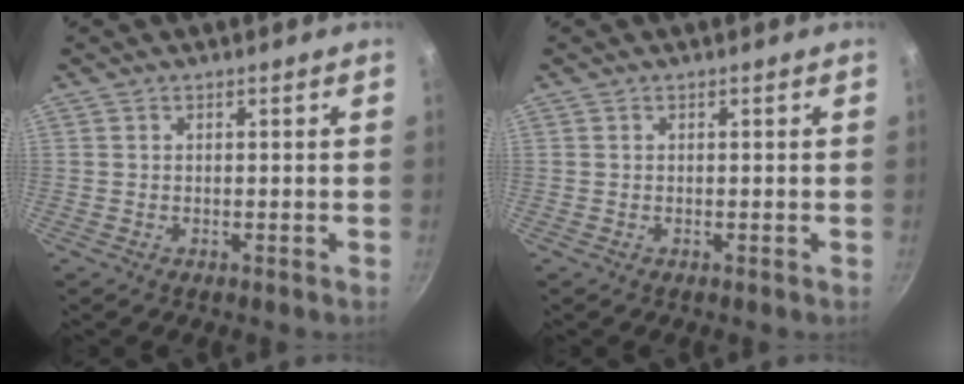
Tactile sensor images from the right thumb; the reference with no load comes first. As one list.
[{"total": 0.0}]